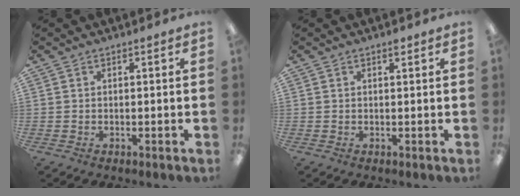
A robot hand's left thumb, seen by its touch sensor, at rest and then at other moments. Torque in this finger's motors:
{"motor_torque": [0.32, 0.21, 0.13, -0.14, 0.00]}